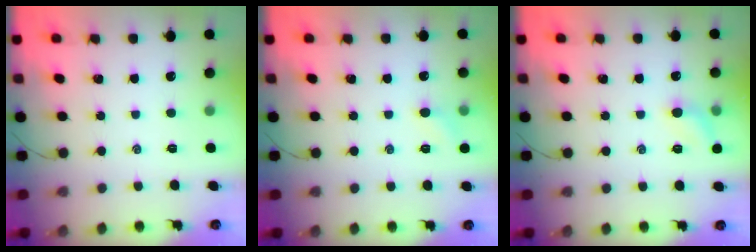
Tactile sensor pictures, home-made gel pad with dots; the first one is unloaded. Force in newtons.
{"total": 4.5, "press": 4.2, "slide": 1.4}
{"total": 6.5, "press": 6.2, "slide": 1.9}